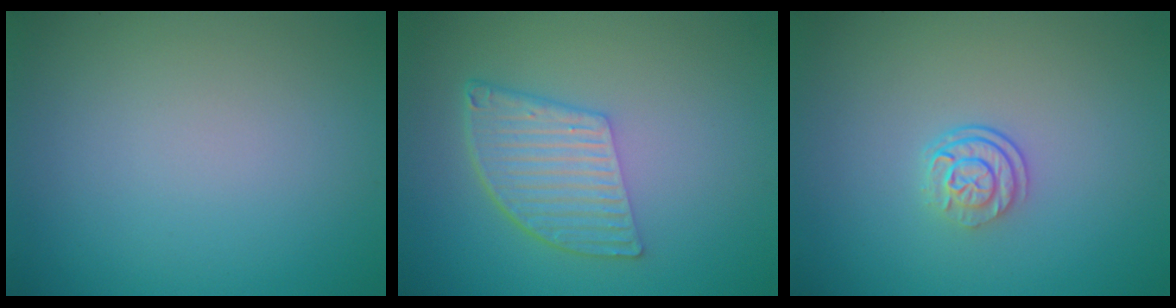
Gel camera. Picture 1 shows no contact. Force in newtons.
{"total": 5.2, "press": 3.7, "slide": 3.6}
{"total": 2.5, "press": 1.8, "slide": 1.8}